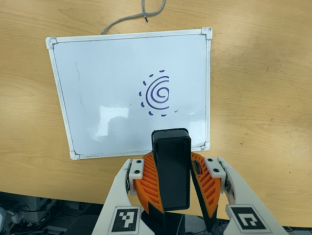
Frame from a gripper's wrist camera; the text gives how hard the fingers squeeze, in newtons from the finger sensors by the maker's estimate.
{"total": 10.8, "left": 10.9, "right": 10.7}